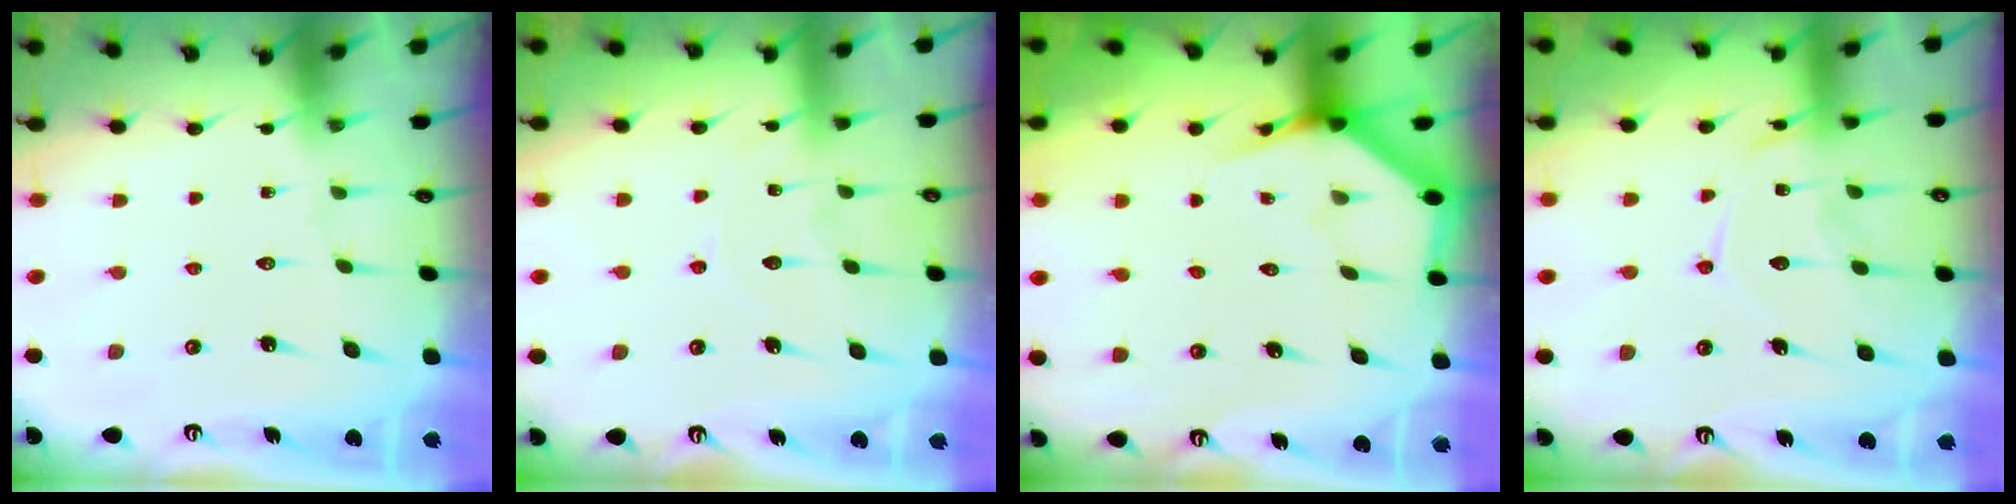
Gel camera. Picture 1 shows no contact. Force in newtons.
{"total": 7.3, "press": 7.3, "slide": 0.8}
{"total": 4.0, "press": 4.0, "slide": 0.2}
{"total": 14.0, "press": 13.9, "slide": 1.0}